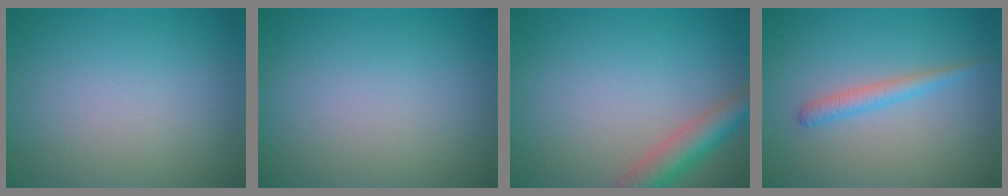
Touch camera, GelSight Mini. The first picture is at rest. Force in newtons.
{"total": 0.0}
{"total": 4.3, "press": 4.2, "slide": 0.2}
{"total": 1.9, "press": 1.8, "slide": 0.1}